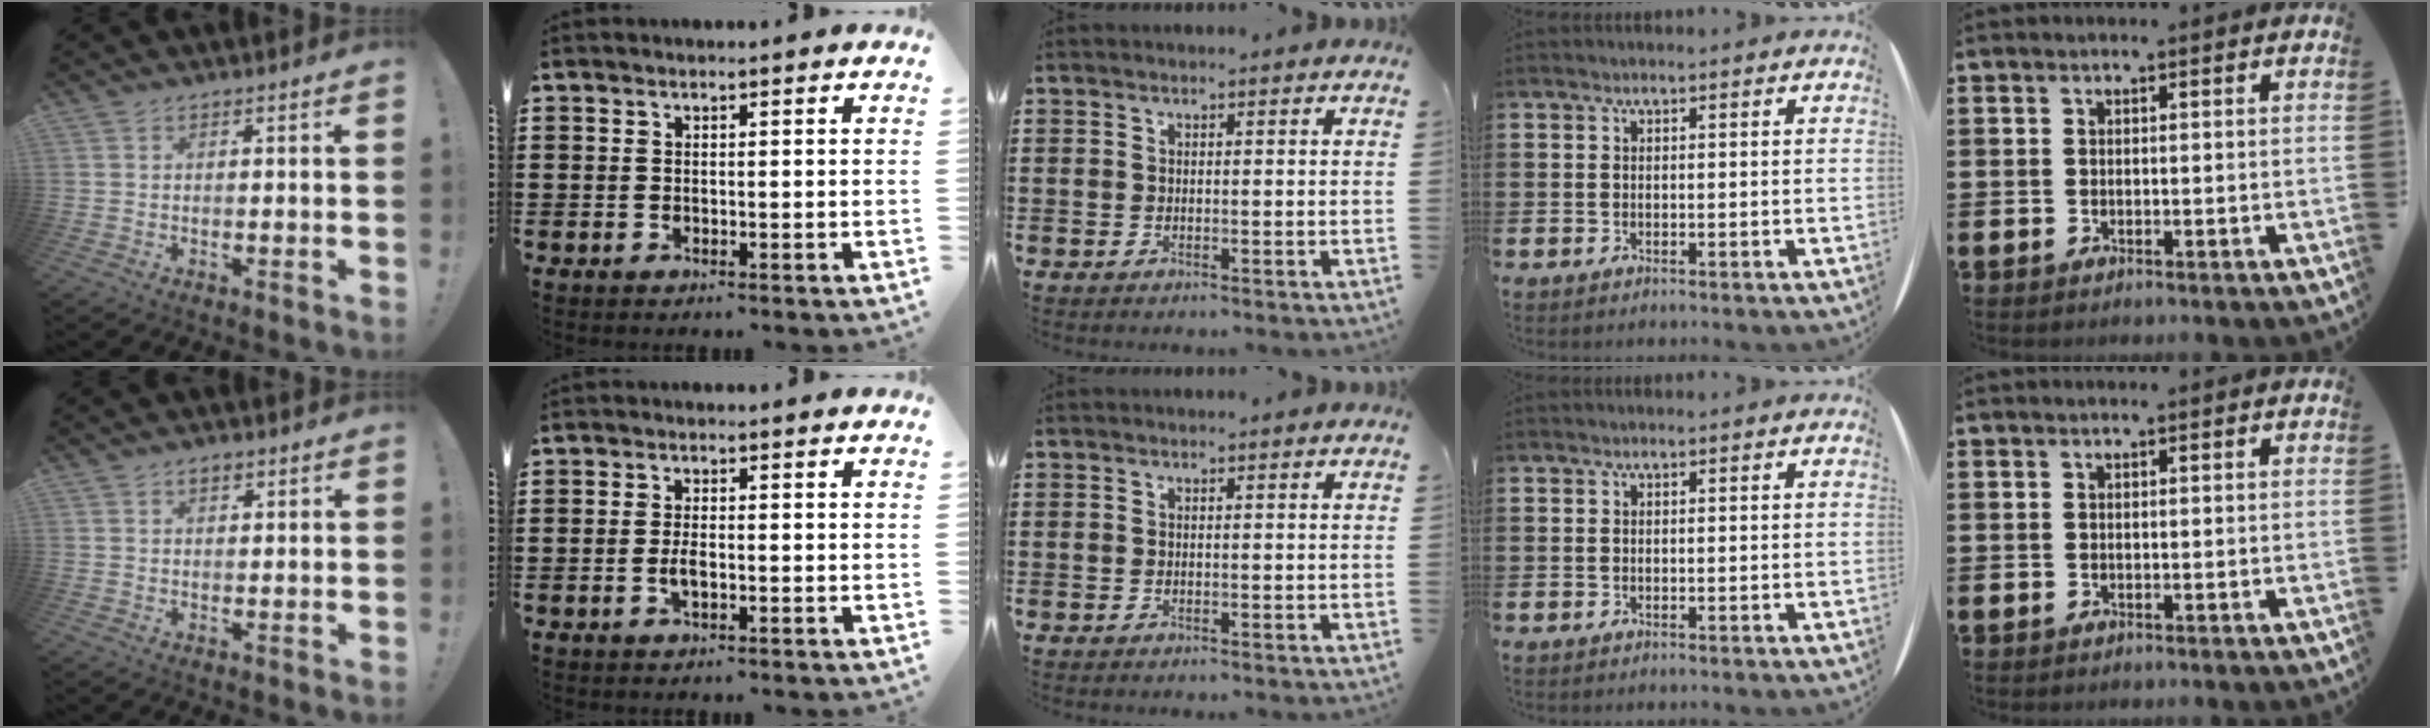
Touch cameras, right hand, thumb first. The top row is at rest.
{"thumb": {"total": 2.2, "force": [1.3, 1.1, 1.4], "torque": [-0.021, -0.001, 0.022]}, "index": {"total": 2.3, "force": [-0.5, 0.8, 2.1], "torque": [-0.039, 0.000, -0.010]}}